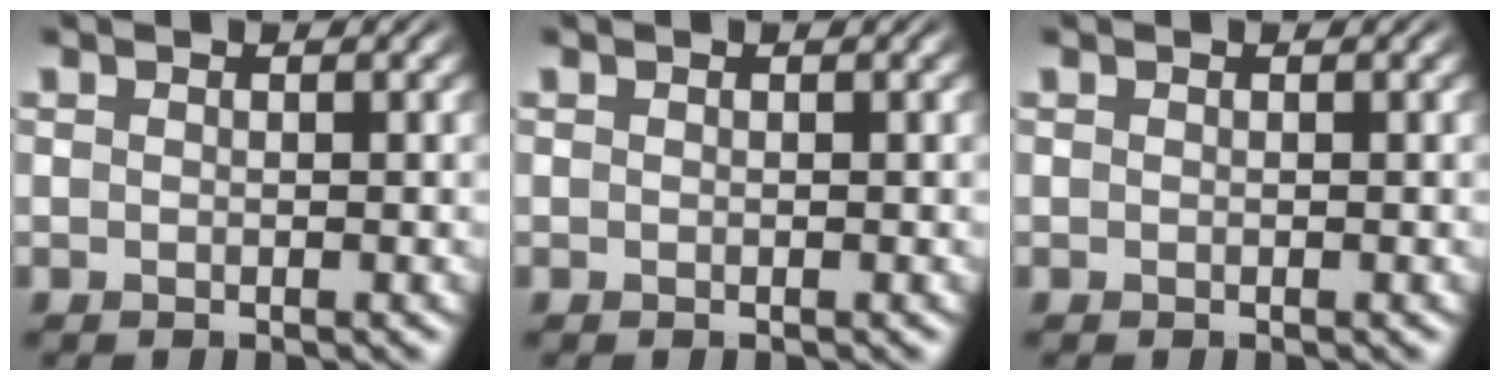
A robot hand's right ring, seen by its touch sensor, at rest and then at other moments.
{"total": 0.0}
{"total": 0.0}